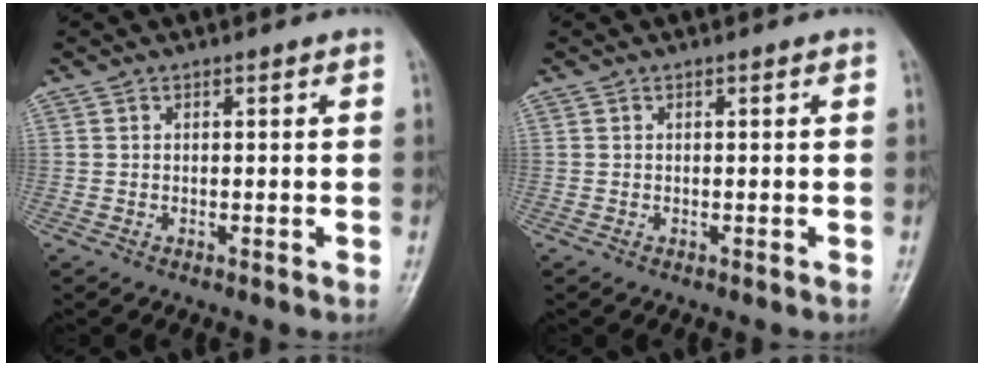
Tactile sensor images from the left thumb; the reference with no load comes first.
{"total": 0.0}